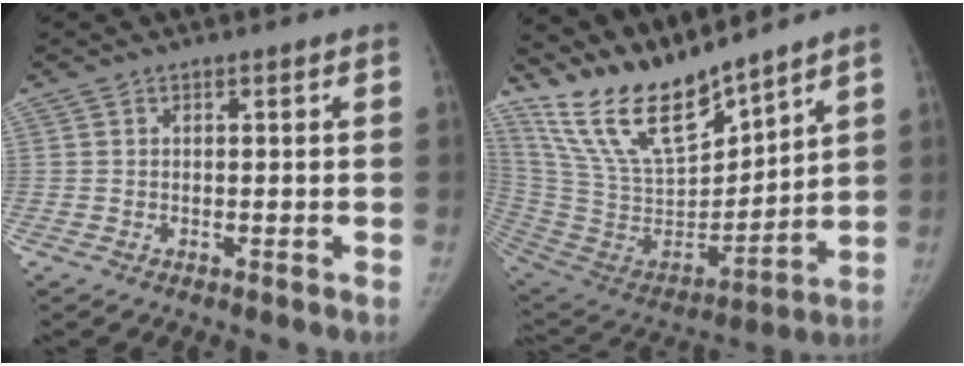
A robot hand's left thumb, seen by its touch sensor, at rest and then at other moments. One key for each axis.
{"total": 19.3, "fx": 16.5, "fy": 5.1, "fz": 8.6, "tx": -0.124, "ty": -0.103, "tz": 0.326}